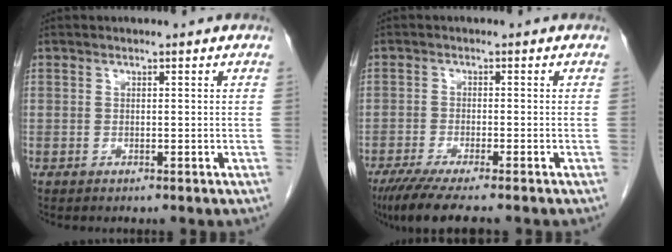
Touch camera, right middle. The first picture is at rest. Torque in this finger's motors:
{"motor_torque": [0.63, -0.44, 0.25, 0.07]}